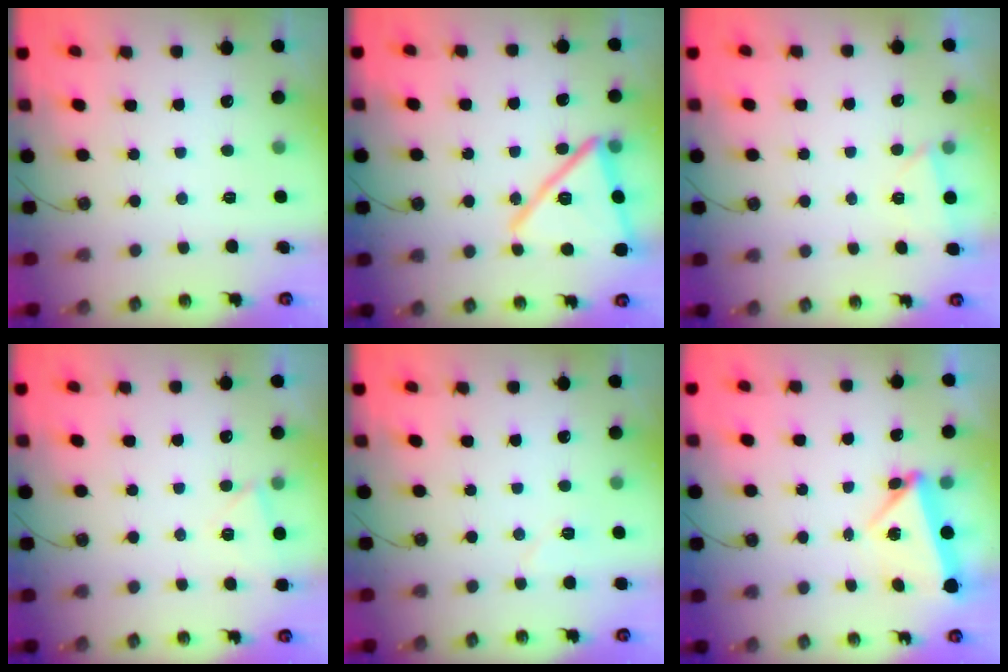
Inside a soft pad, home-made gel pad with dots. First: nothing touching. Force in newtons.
{"total": 19.0, "press": 18.9, "slide": 1.5}
{"total": 1.9, "press": 1.8, "slide": 0.6}
{"total": 4.9, "press": 4.1, "slide": 2.6}
{"total": 6.8, "press": 4.3, "slide": 5.2}
{"total": 6.6, "press": 6.5, "slide": 1.1}